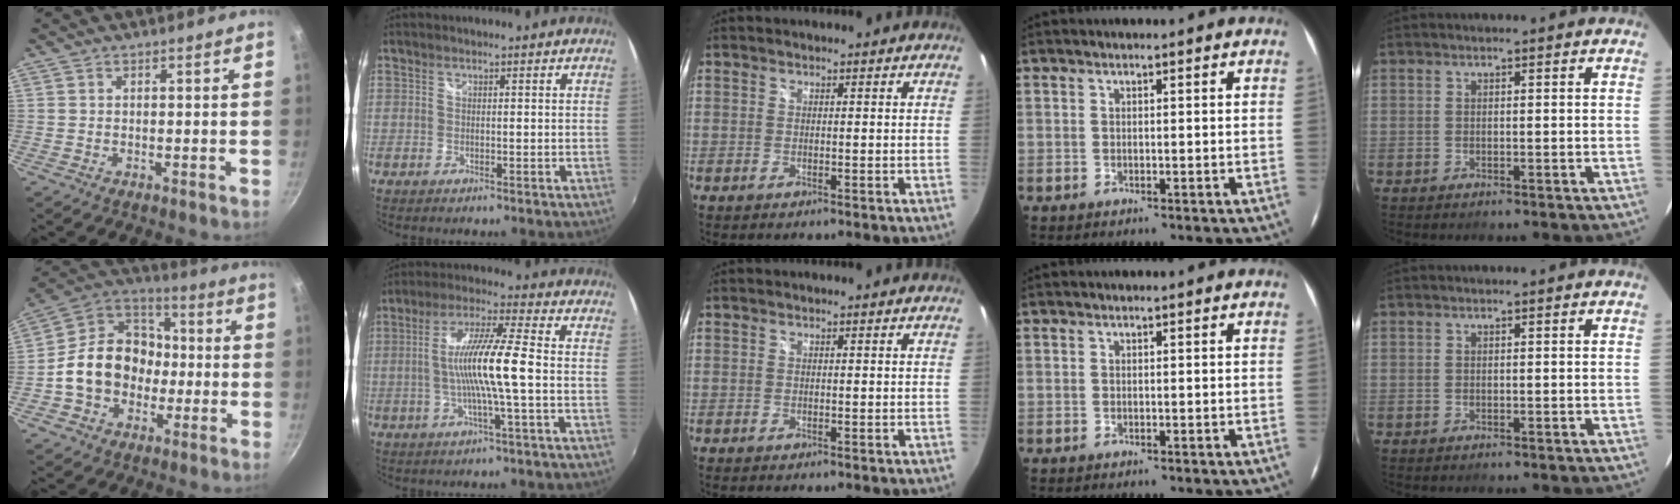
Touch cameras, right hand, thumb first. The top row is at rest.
{"thumb": {"total": 19.8, "force": [-2.4, 16.1, 11.2], "torque": [-0.165, 0.058, -0.043]}, "index": {"total": 11.6, "force": [-1.6, -0.2, 11.5], "torque": [-0.216, 0.005, -0.030]}}